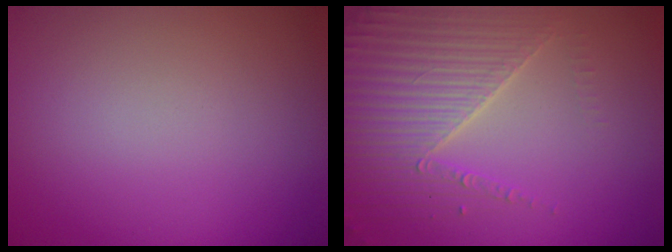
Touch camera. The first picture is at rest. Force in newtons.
{"total": 4.3, "press": 4.3, "slide": 0.6}